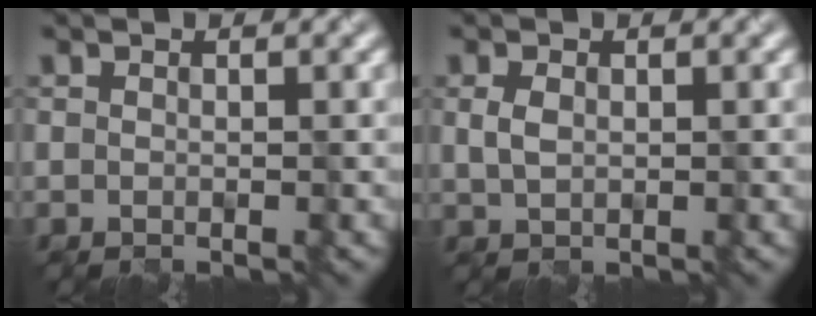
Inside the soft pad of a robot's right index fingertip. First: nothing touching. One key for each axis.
{"total": 1.5, "fx": 0.2, "fy": 1.0, "fz": 1.1, "tx": -0.029, "ty": 0.001, "tz": 0.008}